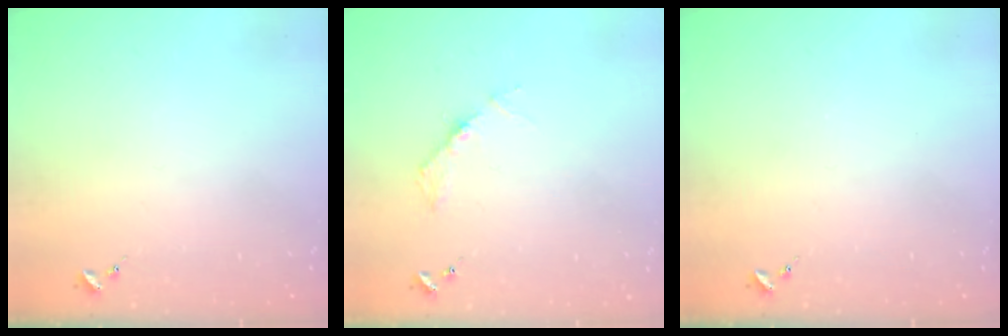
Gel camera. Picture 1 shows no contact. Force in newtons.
{"total": 3.6, "press": 3.6, "slide": 0.5}
{"total": 0.0}